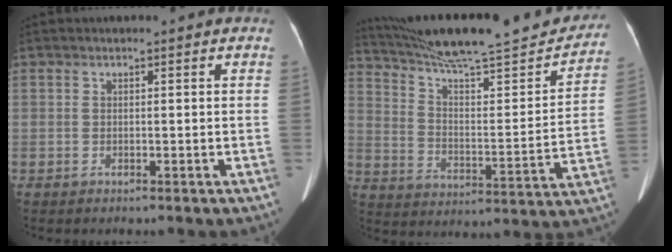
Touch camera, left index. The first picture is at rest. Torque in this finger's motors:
{"motor_torque": [0.70, -1.44, 0.07, 0.12]}